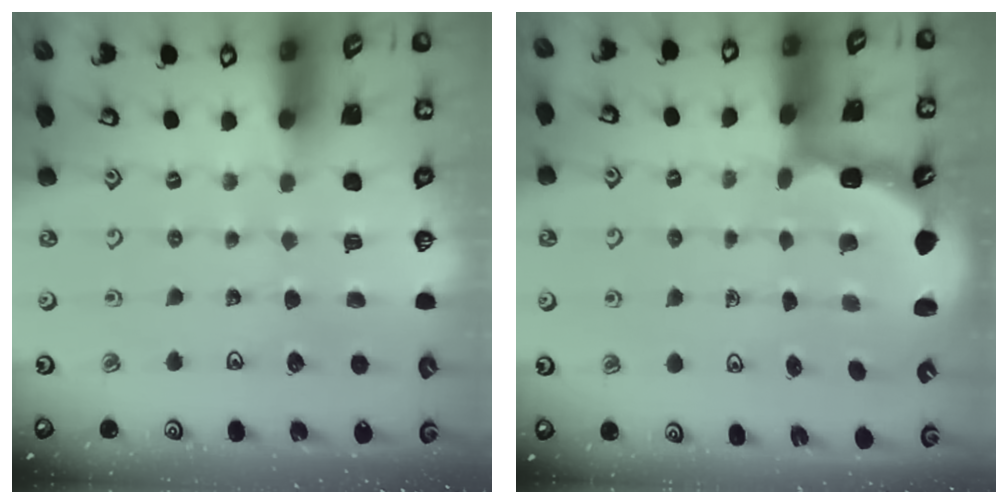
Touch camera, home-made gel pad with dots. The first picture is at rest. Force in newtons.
{"total": 3.2, "press": 2.5, "slide": 2.0}